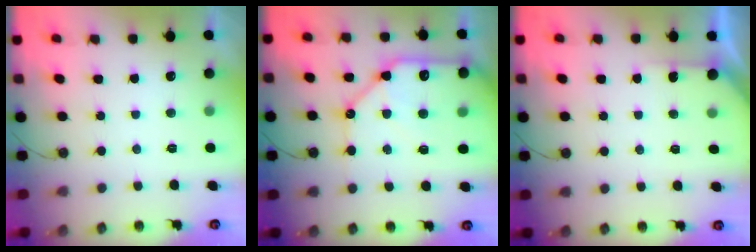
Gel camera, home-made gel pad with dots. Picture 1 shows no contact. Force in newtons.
{"total": 17.7, "press": 17.5, "slide": 2.2}
{"total": 3.5, "press": 3.5, "slide": 0.4}